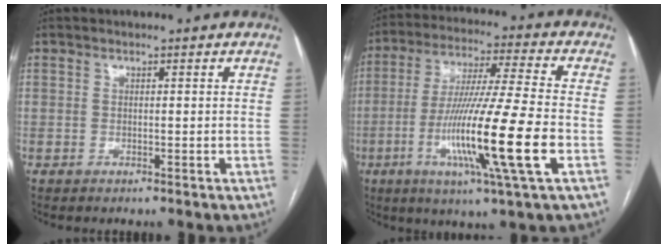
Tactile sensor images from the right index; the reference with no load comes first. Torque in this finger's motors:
{"motor_torque": [1.42, 0.40, 0.54, 0.15]}